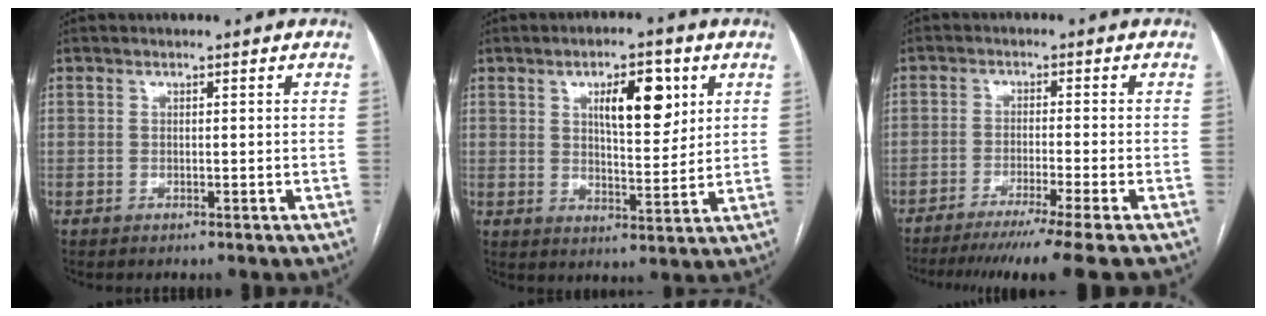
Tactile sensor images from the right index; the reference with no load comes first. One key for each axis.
{"total": 8.9, "fx": 3.6, "fy": 3.1, "fz": 7.5, "tx": -0.118, "ty": 0.004, "tz": 0.059}
{"total": 12.1, "fx": -9.8, "fy": -2.5, "fz": 6.6, "tx": -0.080, "ty": -0.037, "tz": -0.149}